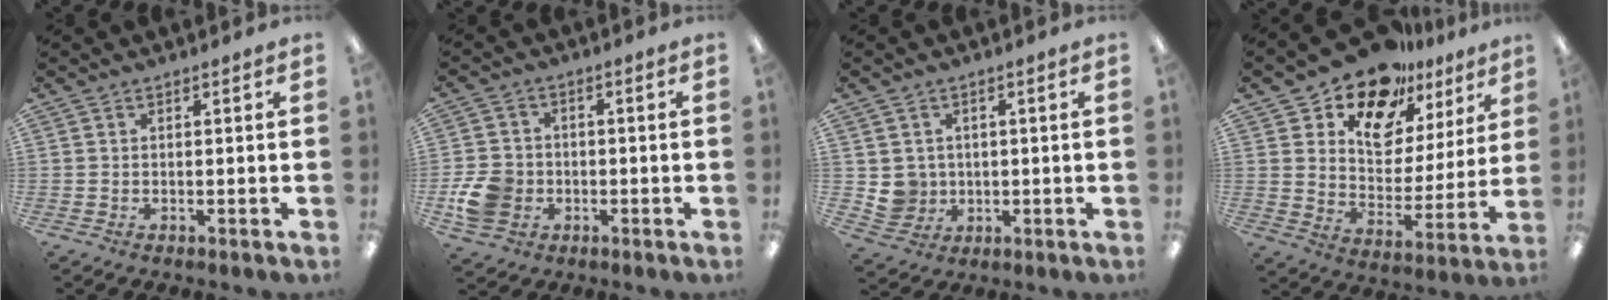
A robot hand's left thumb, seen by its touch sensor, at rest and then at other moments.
{"total": 9.1, "force": [-2.4, 7.5, 4.5], "torque": [-0.098, 0.017, -0.041]}
{"total": 5.5, "force": [0.7, 5.4, 0.8], "torque": [-0.028, 0.005, 0.018]}
{"total": 16.2, "force": [13.3, 7.5, 5.4], "torque": [-0.107, -0.100, 0.237]}